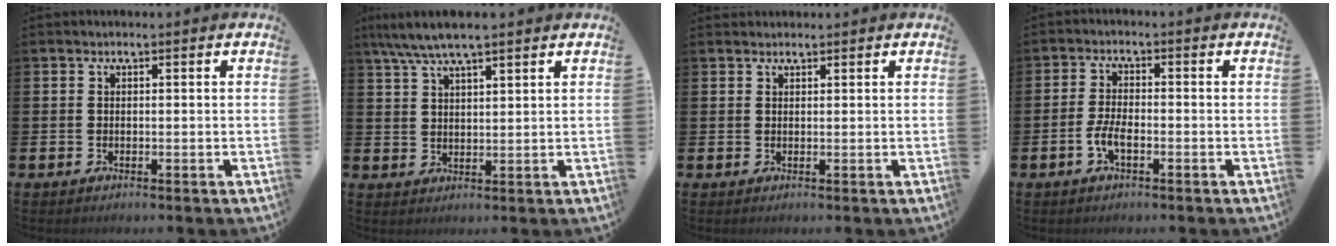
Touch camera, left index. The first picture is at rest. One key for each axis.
{"total": 5.8, "fx": 4.9, "fy": 1.0, "fz": 3.0, "tx": -0.069, "ty": -0.008, "tz": 0.089}
{"total": 1.1, "fx": 1.1, "fy": 0.4, "fz": -0.1, "tx": 0.009, "ty": 0.001, "tz": 0.018}
{"total": 3.3, "fx": -1.4, "fy": 1.3, "fz": 2.7, "tx": -0.062, "ty": 0.006, "tz": -0.026}